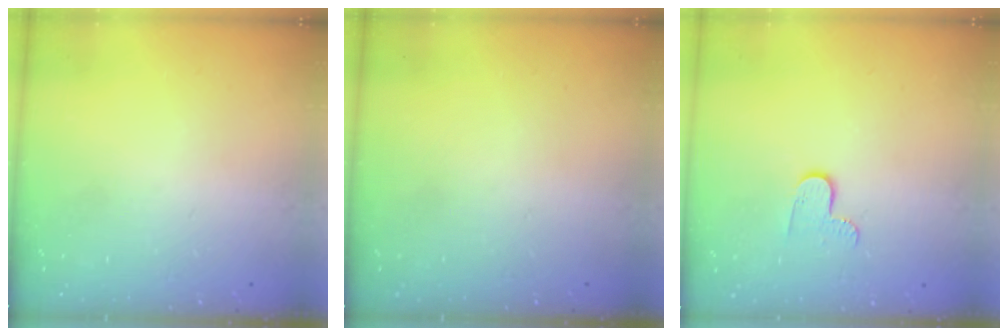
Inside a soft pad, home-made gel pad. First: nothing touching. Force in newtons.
{"total": 0.0}
{"total": 5.2, "press": 5.2, "slide": 0.5}